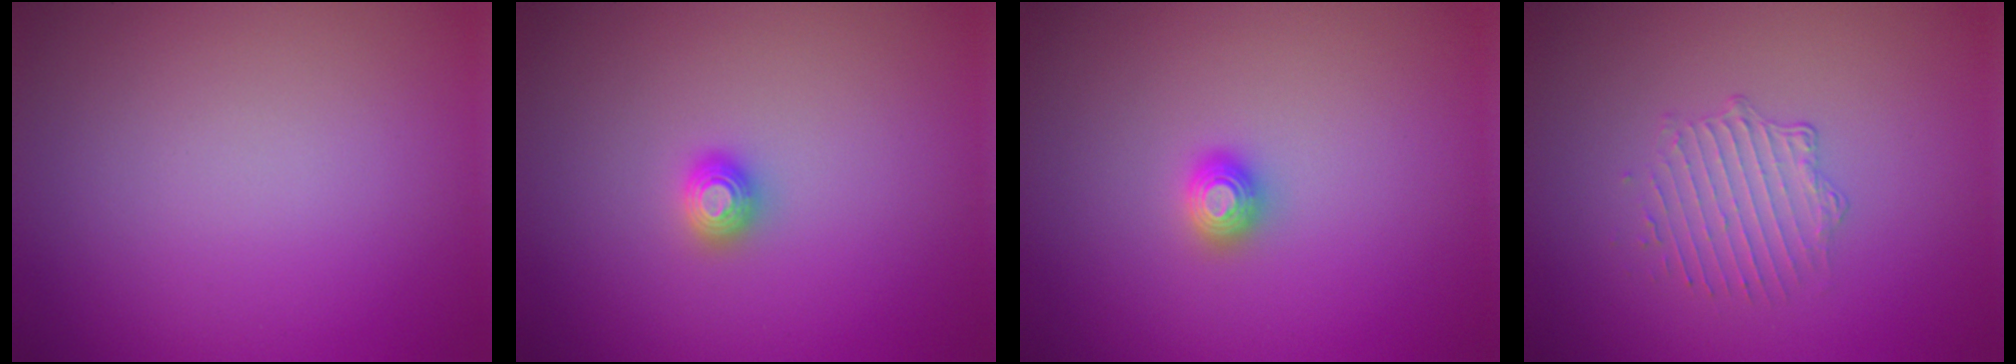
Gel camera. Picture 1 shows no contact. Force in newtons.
{"total": 1.2, "press": 1.2, "slide": 0.1}
{"total": 1.2, "press": 1.2, "slide": 0.3}
{"total": 1.7, "press": 1.1, "slide": 1.3}